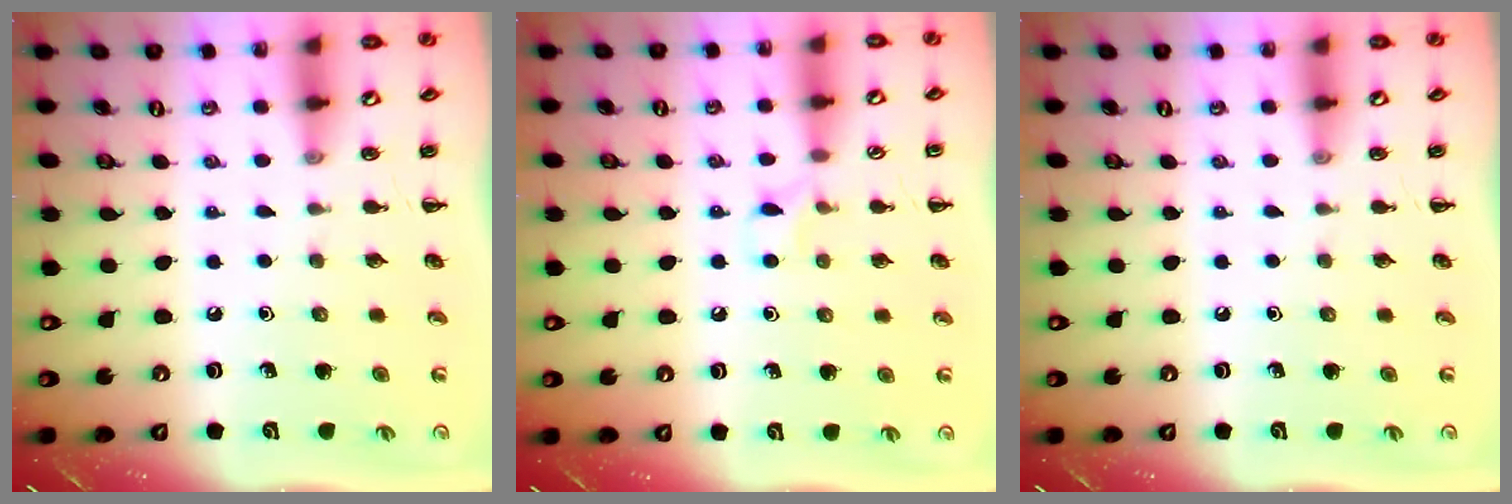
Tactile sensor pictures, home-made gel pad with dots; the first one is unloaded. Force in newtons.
{"total": 4.7, "press": 4.3, "slide": 1.8}
{"total": 0.0}